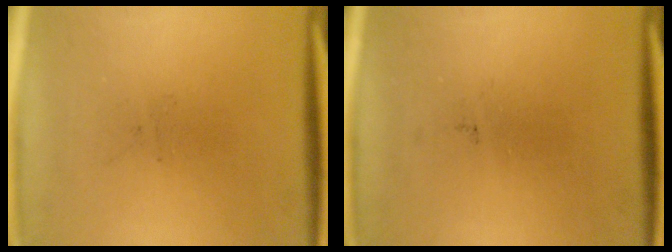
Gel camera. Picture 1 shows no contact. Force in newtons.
{"total": 0.0}